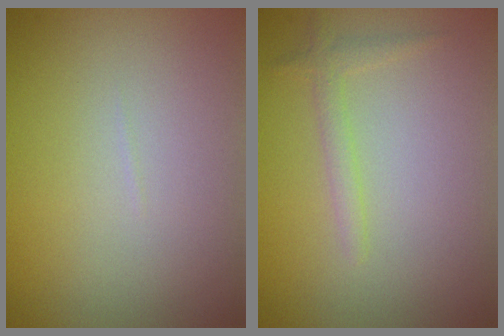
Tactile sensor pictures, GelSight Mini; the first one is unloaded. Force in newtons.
{"total": 1.3, "press": 1.3, "slide": 0.1}